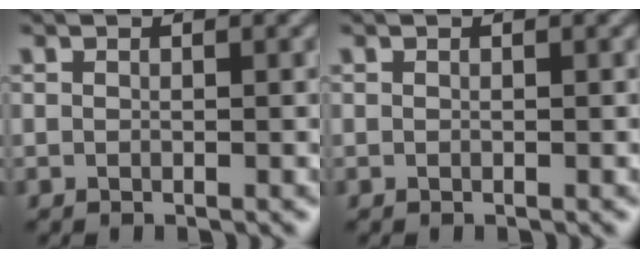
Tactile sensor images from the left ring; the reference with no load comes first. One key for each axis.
{"total": 0.0}